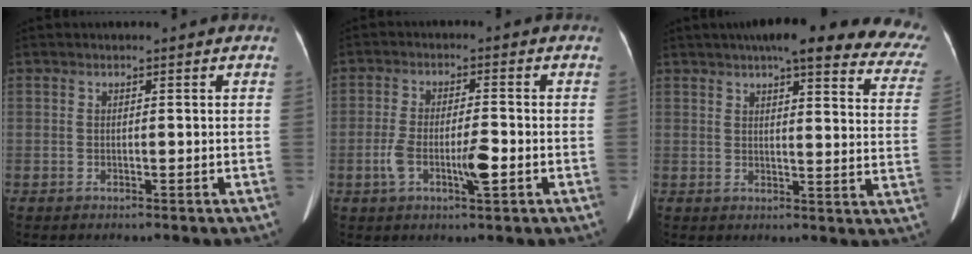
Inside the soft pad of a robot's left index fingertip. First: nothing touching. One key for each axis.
{"total": 6.4, "fx": -1.9, "fy": 1.4, "fz": 6.0, "tx": -0.119, "ty": 0.002, "tz": -0.032}
{"total": 23.9, "fx": 19.9, "fy": 4.1, "fz": 12.5, "tx": -0.147, "ty": -0.015, "tz": 0.213}